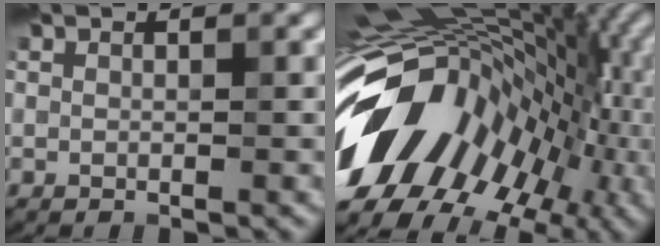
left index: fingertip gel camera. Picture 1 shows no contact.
{"total": 16.2, "force": [-2.0, 11.1, 11.6], "torque": [-0.202, 0.009, -0.034]}